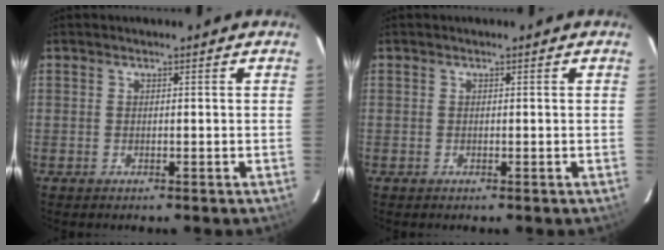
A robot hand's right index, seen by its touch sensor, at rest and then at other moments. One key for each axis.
{"total": 0.0}